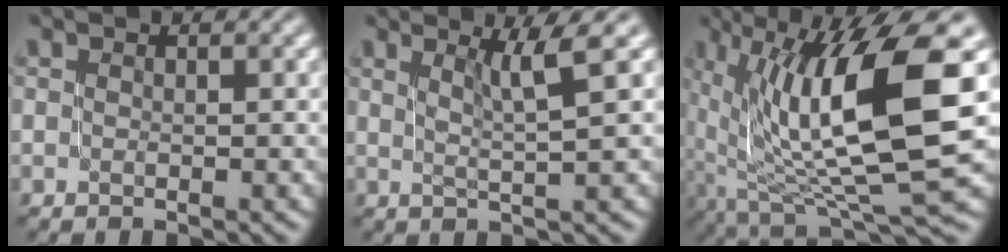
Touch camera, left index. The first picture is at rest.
{"total": 3.0, "force": [1.4, 0.1, 2.7], "torque": [-0.042, -0.003, 0.026]}
{"total": 13.3, "force": [2.4, 4.3, 12.3], "torque": [-0.216, -0.012, 0.049]}